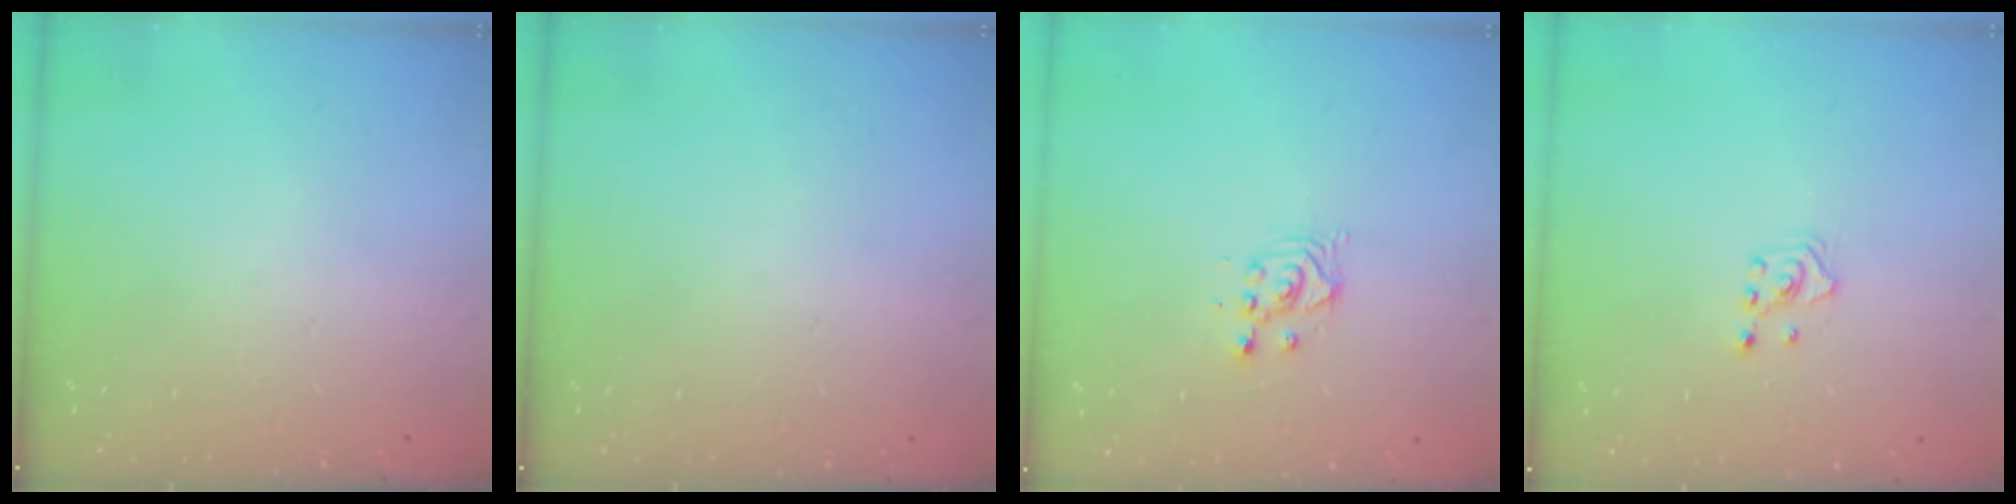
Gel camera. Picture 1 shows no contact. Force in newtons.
{"total": 0.0}
{"total": 2.8, "press": 2.8, "slide": 0.1}
{"total": 2.0, "press": 1.8, "slide": 0.9}